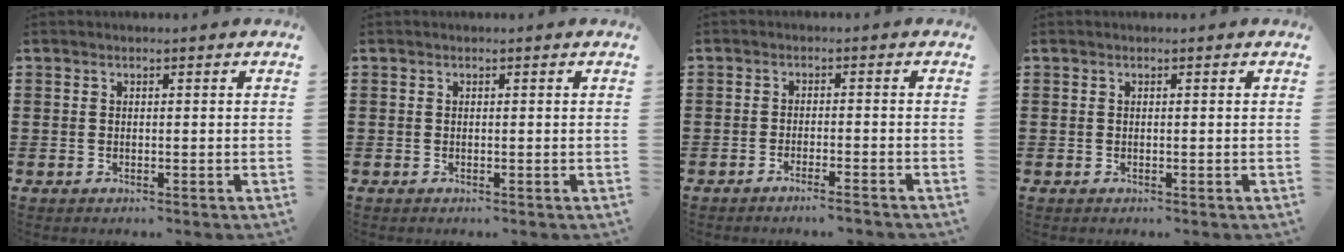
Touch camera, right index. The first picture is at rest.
{"total": 0.0}
{"total": 1.9, "force": [-1.8, -0.3, 0.7], "torque": [-0.011, 0.000, -0.035]}
{"total": 0.0}